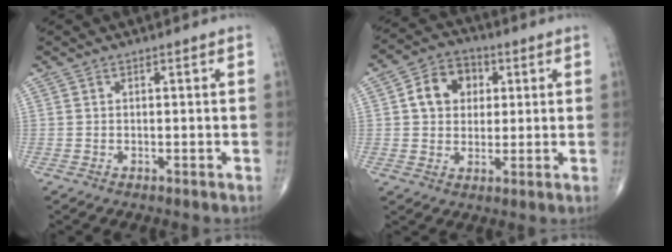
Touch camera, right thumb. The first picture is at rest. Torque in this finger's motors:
{"motor_torque": [-0.48, 0.88, 0.14, -0.01, 0.16]}